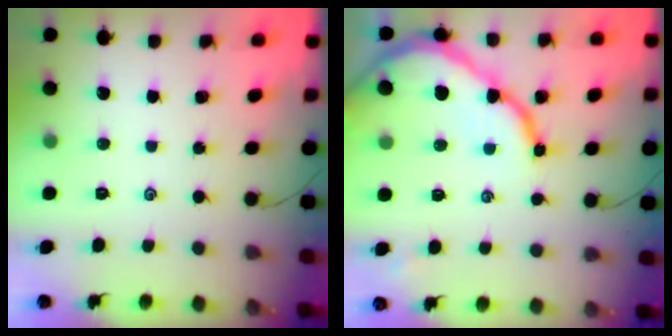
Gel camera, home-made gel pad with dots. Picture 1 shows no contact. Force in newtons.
{"total": 12.5, "press": 12.5, "slide": 1.4}